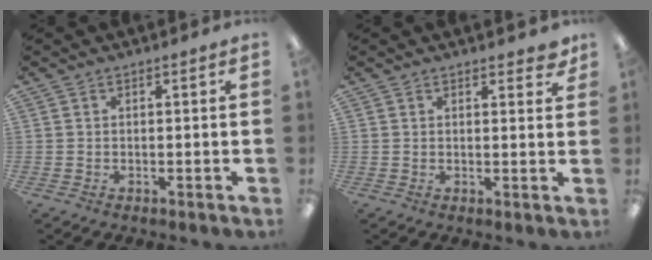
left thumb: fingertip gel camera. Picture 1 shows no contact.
{"total": 2.4, "force": [2.0, 0.8, 1.1], "torque": [0.000, -0.010, 0.031]}